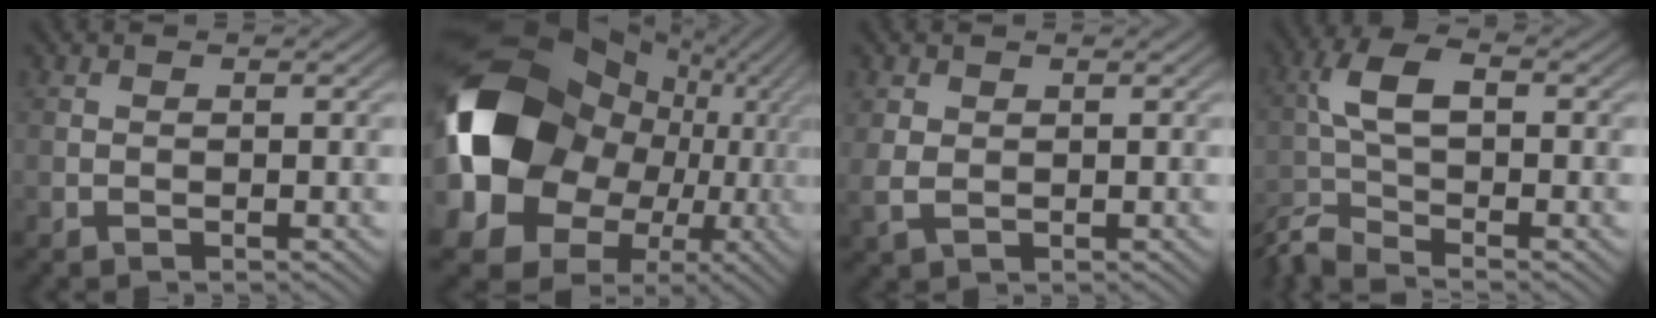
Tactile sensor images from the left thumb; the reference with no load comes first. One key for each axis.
{"total": 21.1, "fx": 1.1, "fy": 17.3, "fz": 12.1, "tx": -0.285, "ty": -0.028, "tz": 0.053}
{"total": 2.5, "fx": 0.8, "fy": 1.9, "fz": 1.4, "tx": -0.040, "ty": -0.001, "tz": 0.018}
{"total": 6.6, "fx": -3.6, "fy": 1.9, "fz": 5.2, "tx": -0.117, "ty": -0.004, "tz": -0.085}